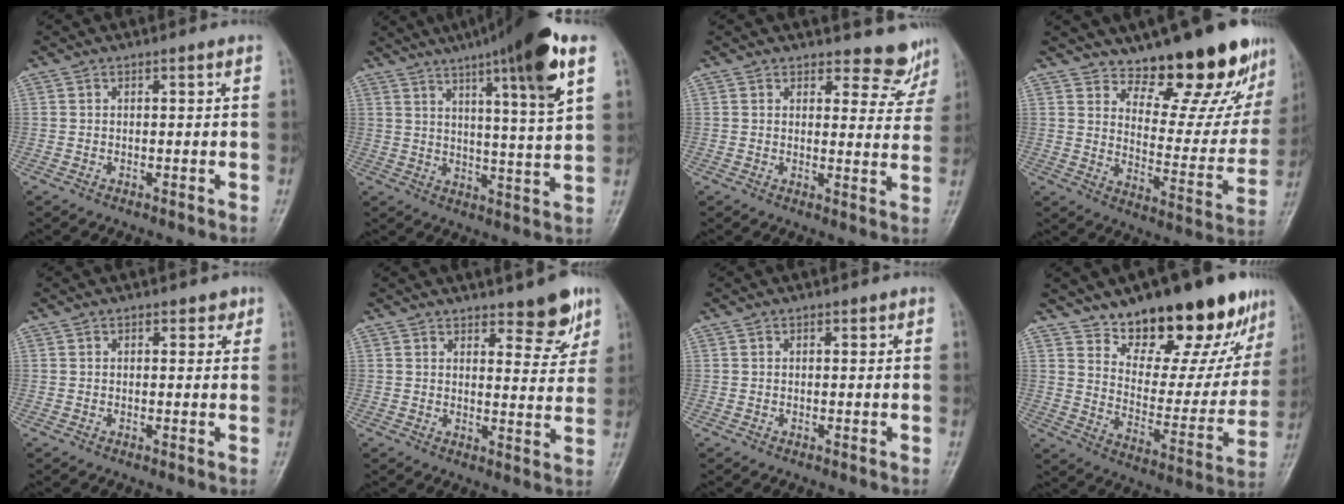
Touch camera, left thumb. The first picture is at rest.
{"total": 17.6, "force": [9.4, 1.7, 14.8], "torque": [-0.218, -0.030, 0.137]}
{"total": 6.4, "force": [6.0, 2.3, 0.0], "torque": [0.030, -0.054, 0.060]}
{"total": 18.6, "force": [14.5, 6.5, 9.7], "torque": [-0.076, -0.115, 0.201]}
{"total": 1.6, "force": [1.0, 1.1, 0.7], "torque": [0.008, -0.003, 0.008]}
{"total": 7.0, "force": [5.0, 2.5, 4.3], "torque": [-0.028, -0.035, 0.065]}
{"total": 0.6, "force": [0.3, 0.4, 0.2], "torque": [0.002, -0.001, 0.002]}
{"total": 22.7, "force": [16.0, 9.1, 13.3], "torque": [-0.134, -0.091, 0.241]}